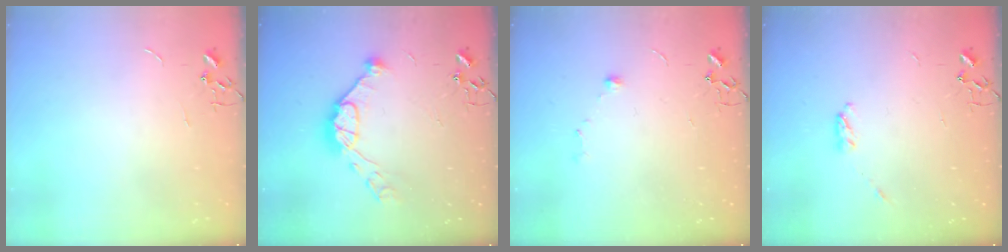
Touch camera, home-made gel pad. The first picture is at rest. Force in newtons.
{"total": 13.0, "press": 12.9, "slide": 1.4}
{"total": 6.0, "press": 5.9, "slide": 0.7}
{"total": 3.7, "press": 3.7, "slide": 0.6}